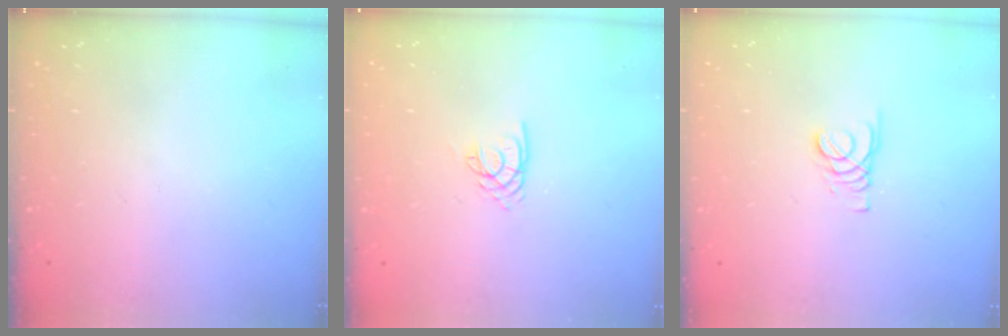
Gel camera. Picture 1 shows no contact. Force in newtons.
{"total": 2.1, "press": 2.1, "slide": 0.1}
{"total": 1.8, "press": 1.8, "slide": 0.2}